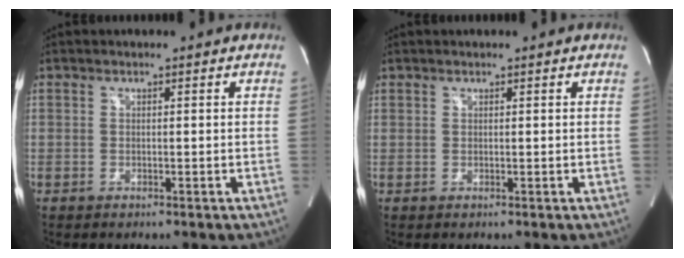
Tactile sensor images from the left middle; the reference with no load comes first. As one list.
[{"total": 0.5, "force": [0.4, 0.3, 0.0], "torque": [-0.003, 0.002, 0.006]}]